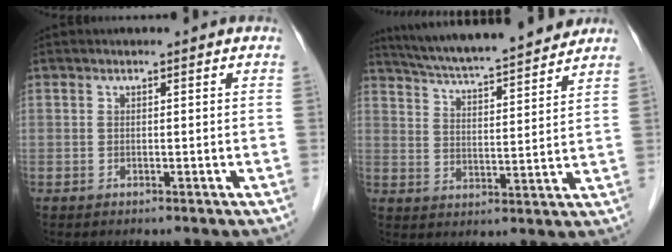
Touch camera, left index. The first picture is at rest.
{"total": 17.0, "force": [15.4, 0.9, 7.2], "torque": [-0.124, 0.015, 0.233]}